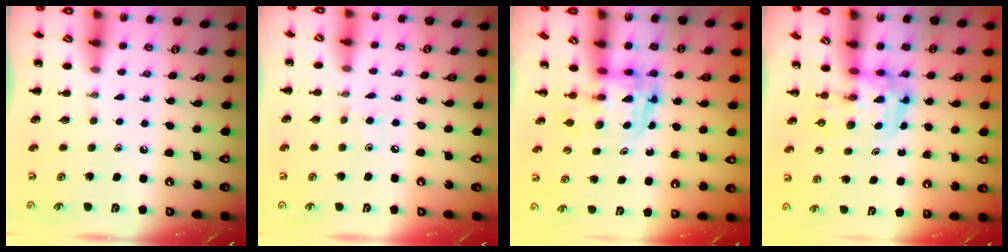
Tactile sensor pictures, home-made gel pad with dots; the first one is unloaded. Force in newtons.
{"total": 2.9, "press": 2.7, "slide": 1.1}
{"total": 2.7, "press": 2.7, "slide": 0.2}
{"total": 3.4, "press": 3.4, "slide": 0.6}